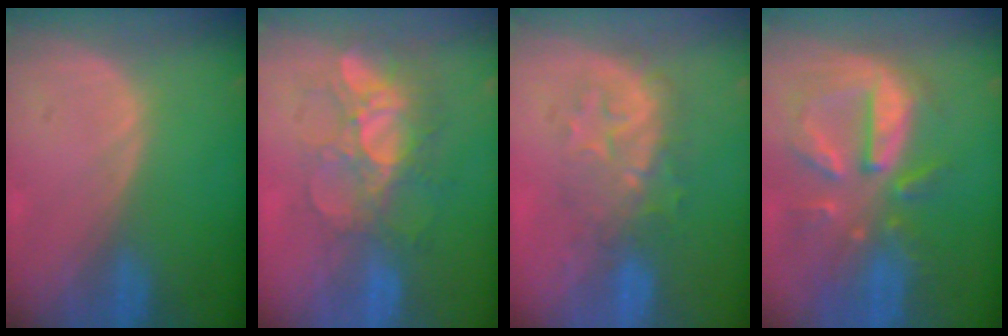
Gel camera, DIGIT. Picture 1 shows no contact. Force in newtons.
{"total": 9.7, "press": 8.5, "slide": 4.6}
{"total": 7.8, "press": 7.6, "slide": 1.9}
{"total": 10.8, "press": 9.5, "slide": 5.1}